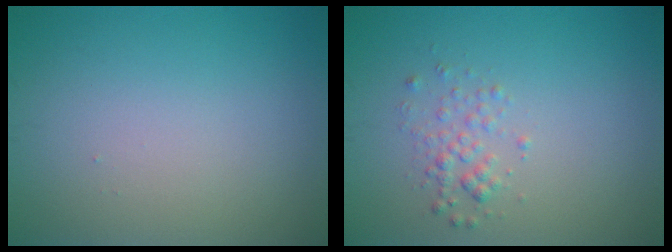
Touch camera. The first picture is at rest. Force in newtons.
{"total": 1.5, "press": 1.5, "slide": 0.1}